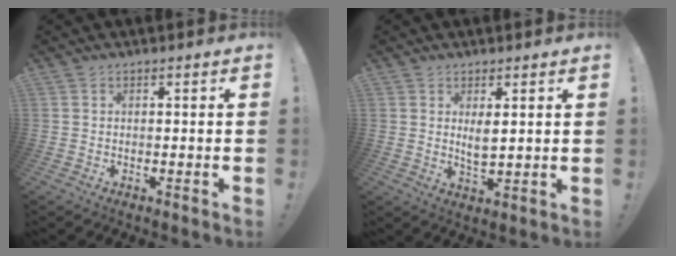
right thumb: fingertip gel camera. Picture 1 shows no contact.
{"total": 4.1, "force": [1.6, 1.8, 3.3], "torque": [-0.062, -0.008, 0.029]}